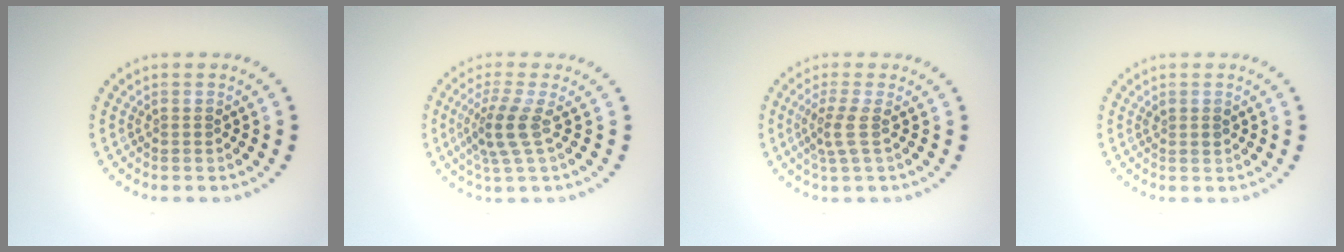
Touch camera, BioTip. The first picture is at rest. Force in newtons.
{"total": 3.1, "press": 2.5, "slide": 1.9}
{"total": 2.0, "press": 1.4, "slide": 1.4}
{"total": 0.8, "press": 0.8, "slide": 0.2}